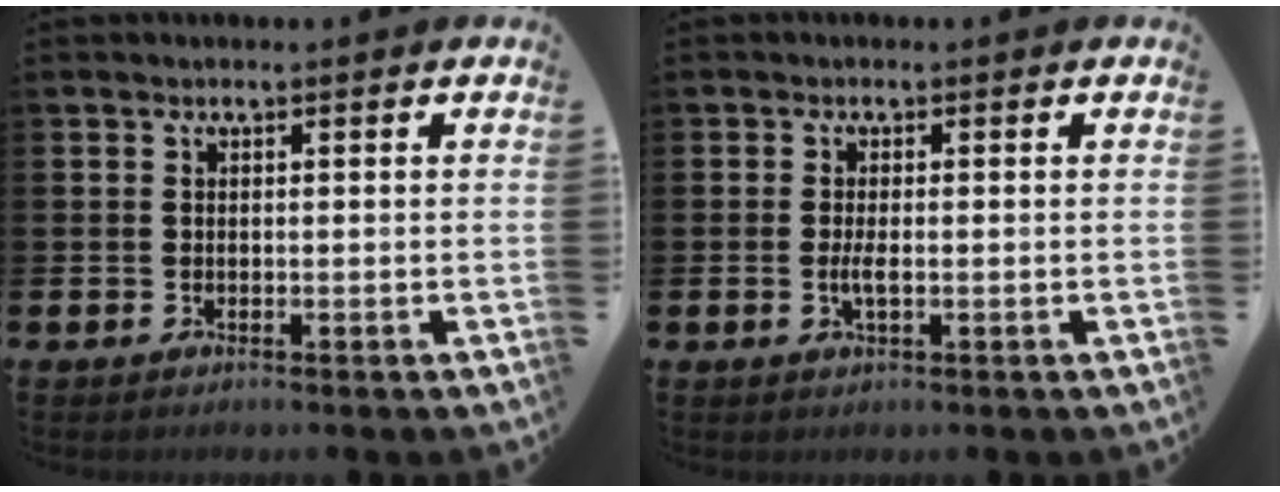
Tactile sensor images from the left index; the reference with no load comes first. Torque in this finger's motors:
{"motor_torque": [0.65, 0.40, 0.12, 0.11]}